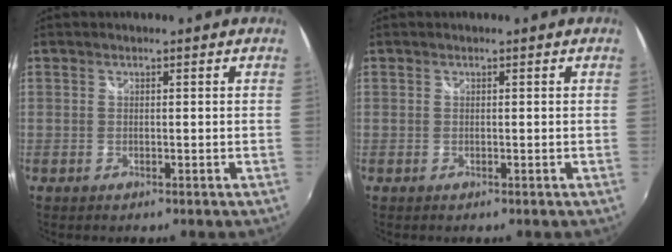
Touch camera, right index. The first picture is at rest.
{"total": 0.0}